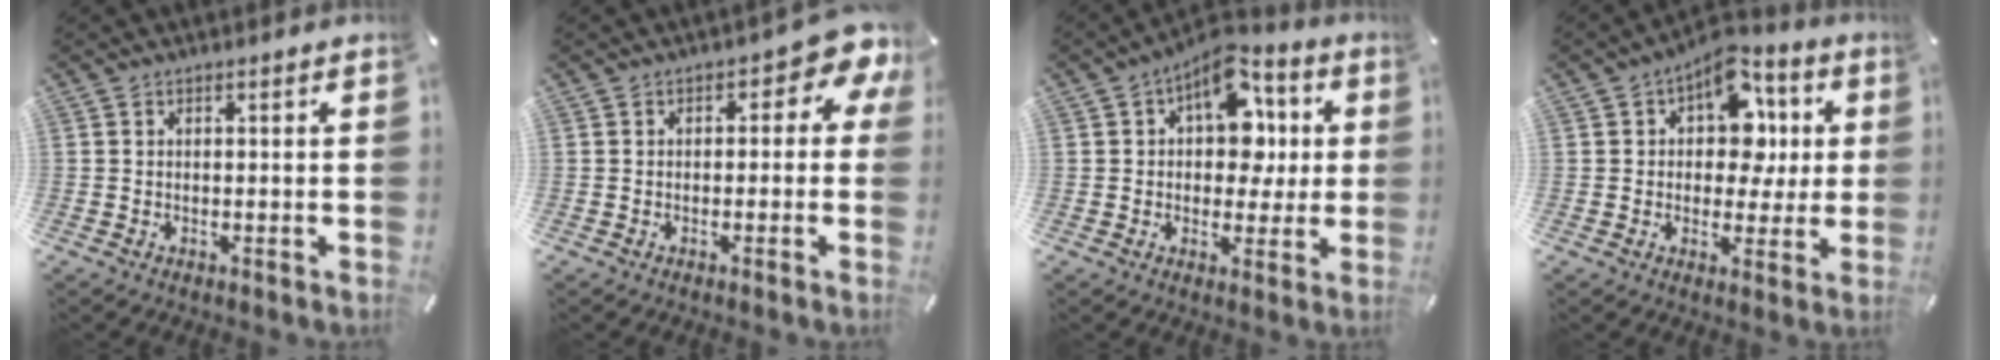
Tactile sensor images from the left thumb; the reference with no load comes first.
{"total": 5.6, "force": [1.3, 2.9, 4.7], "torque": [-0.060, -0.008, 0.015]}
{"total": 12.8, "force": [4.8, 8.8, 8.0], "torque": [-0.105, -0.035, 0.085]}
{"total": 12.4, "force": [4.5, 8.8, 7.4], "torque": [-0.106, -0.029, 0.083]}